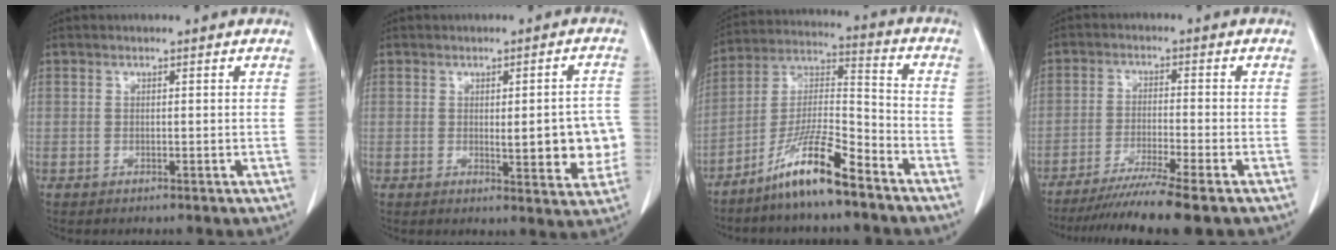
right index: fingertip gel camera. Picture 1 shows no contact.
{"total": 9.1, "force": [-0.9, 2.6, 8.7], "torque": [-0.096, 0.004, -0.007]}
{"total": 12.1, "force": [-8.6, 1.0, 8.5], "torque": [-0.167, -0.003, -0.163]}
{"total": 9.8, "force": [-7.8, -1.5, 5.7], "torque": [-0.081, -0.034, -0.125]}